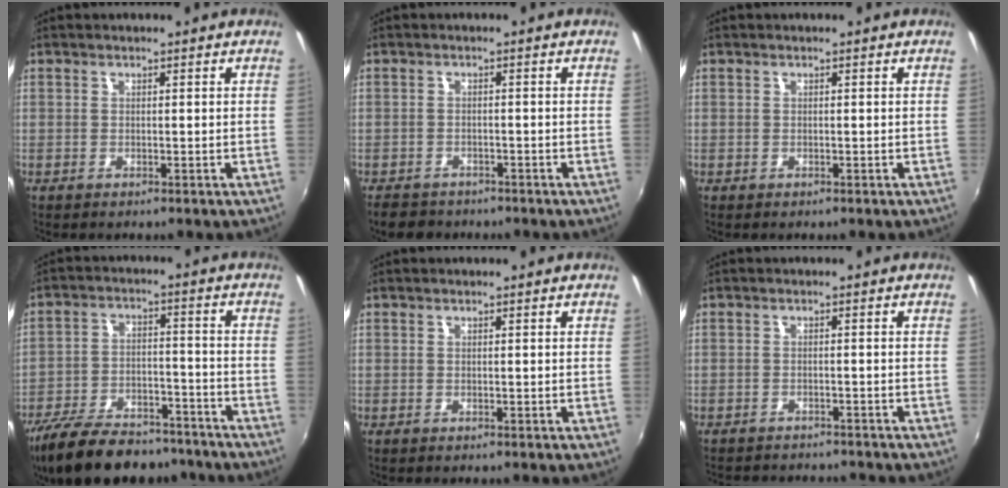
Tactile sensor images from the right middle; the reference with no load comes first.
{"total": 4.8, "force": [-4.0, 2.4, 1.1], "torque": [-0.038, -0.007, -0.065]}
{"total": 0.0}
{"total": 21.4, "force": [-17.2, 8.1, 9.9], "torque": [-0.205, -0.014, -0.257]}
{"total": 0.0}
{"total": 7.1, "force": [-6.6, 1.8, 1.9], "torque": [-0.053, -0.014, -0.094]}